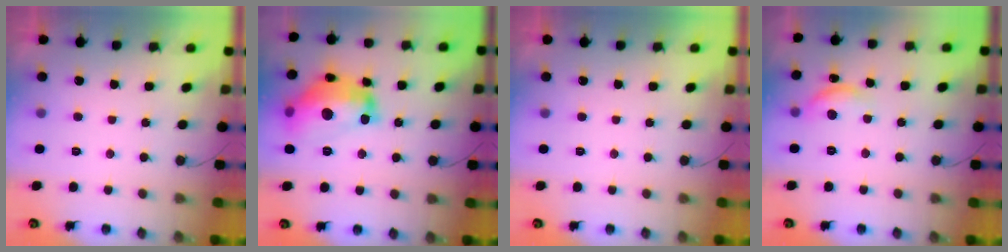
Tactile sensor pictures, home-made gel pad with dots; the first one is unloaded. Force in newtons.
{"total": 20.4, "press": 20.4, "slide": 1.4}
{"total": 0.0}
{"total": 10.3, "press": 10.3, "slide": 0.6}